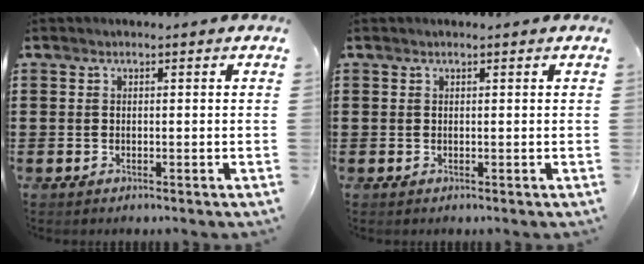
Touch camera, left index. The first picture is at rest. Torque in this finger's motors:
{"motor_torque": [0.33, 0.75, -0.02, 0.01]}